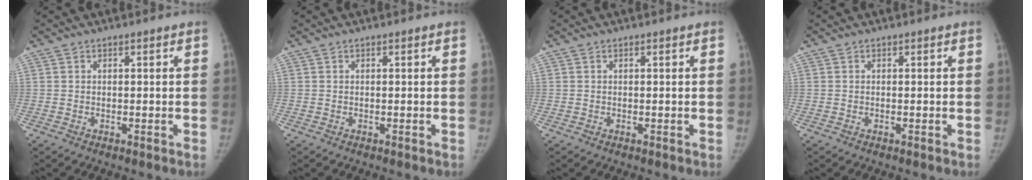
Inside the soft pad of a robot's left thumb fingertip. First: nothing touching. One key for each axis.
{"total": 0.0}
{"total": 0.0}
{"total": 0.0}